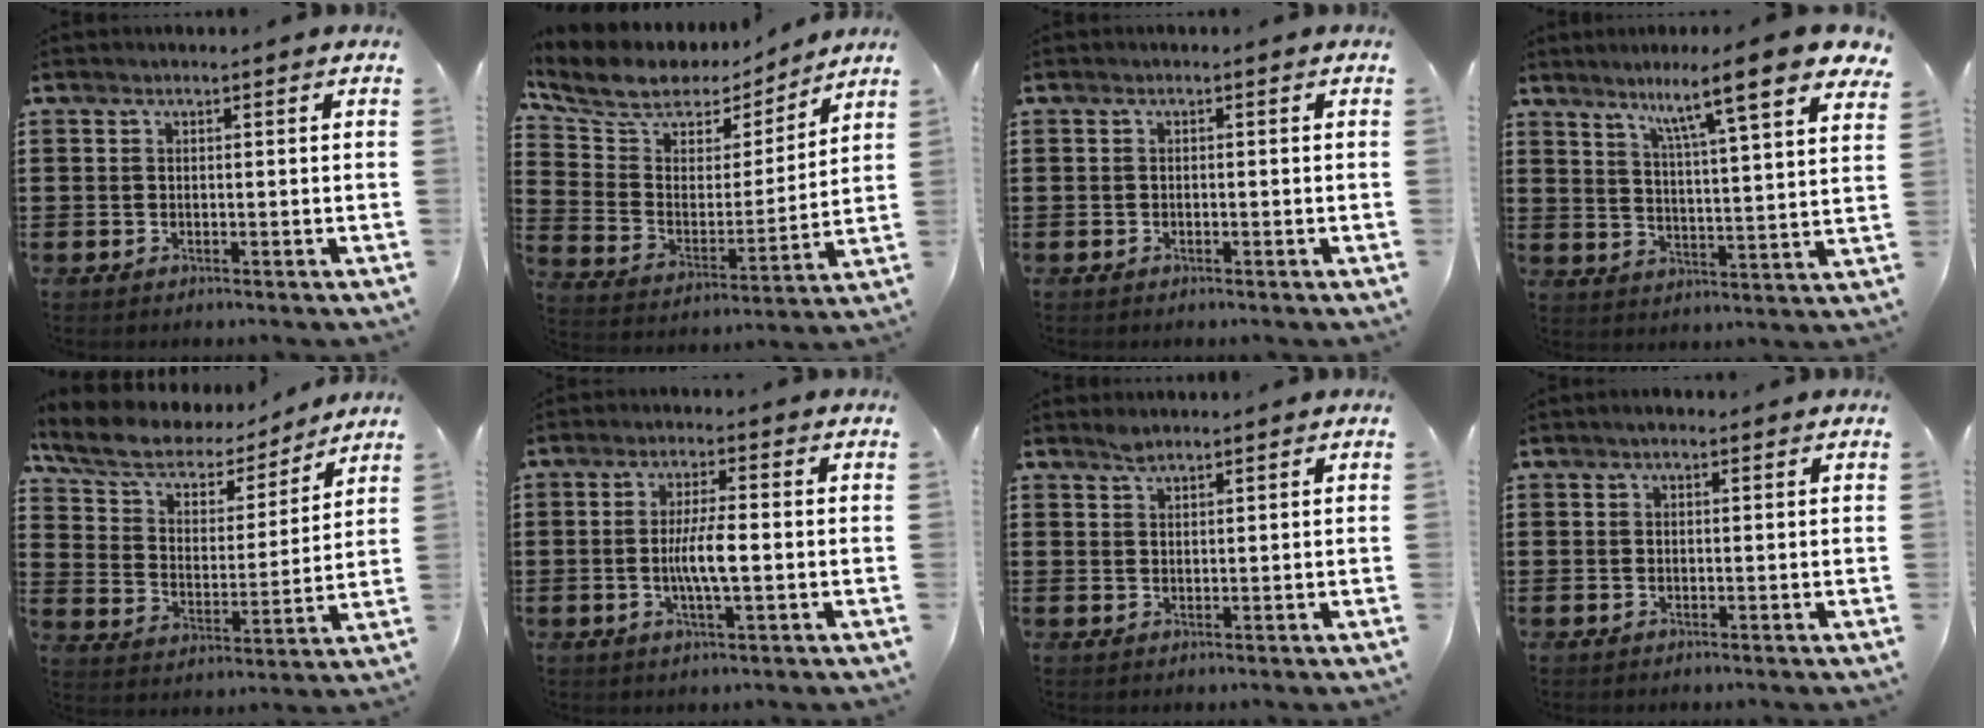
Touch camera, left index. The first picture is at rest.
{"total": 8.7, "force": [7.0, 4.4, 2.7], "torque": [-0.096, -0.038, 0.125]}
{"total": 0.6, "force": [-0.5, 0.2, 0.1], "torque": [-0.005, -0.001, -0.011]}
{"total": 10.3, "force": [7.7, 0.2, 6.8], "torque": [-0.125, -0.048, 0.114]}
{"total": 7.2, "force": [5.7, 3.0, 3.0], "torque": [-0.086, -0.031, 0.098]}
{"total": 5.4, "force": [-0.7, 1.0, 5.2], "torque": [-0.105, -0.002, -0.019]}
{"total": 1.2, "force": [1.2, 0.2, 0.3], "torque": [-0.008, 0.000, 0.023]}
{"total": 0.6, "force": [0.1, 0.4, 0.4], "torque": [-0.007, 0.005, 0.001]}